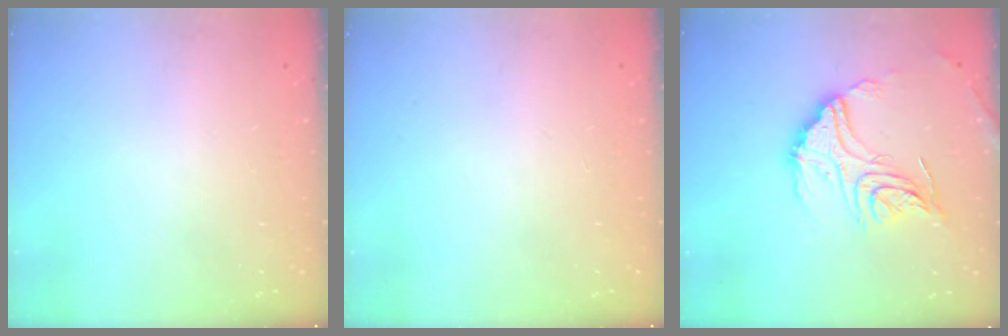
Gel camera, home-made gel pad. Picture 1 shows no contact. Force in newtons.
{"total": 0.0}
{"total": 19.3, "press": 19.2, "slide": 1.9}